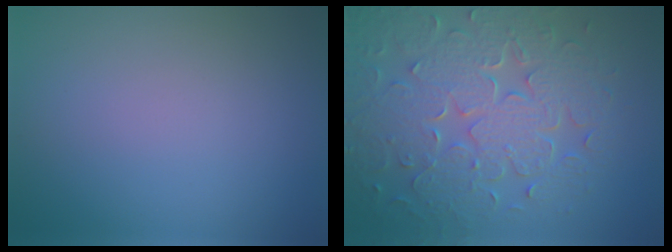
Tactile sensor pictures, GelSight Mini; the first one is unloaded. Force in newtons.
{"total": 8.7, "press": 6.3, "slide": 6.0}